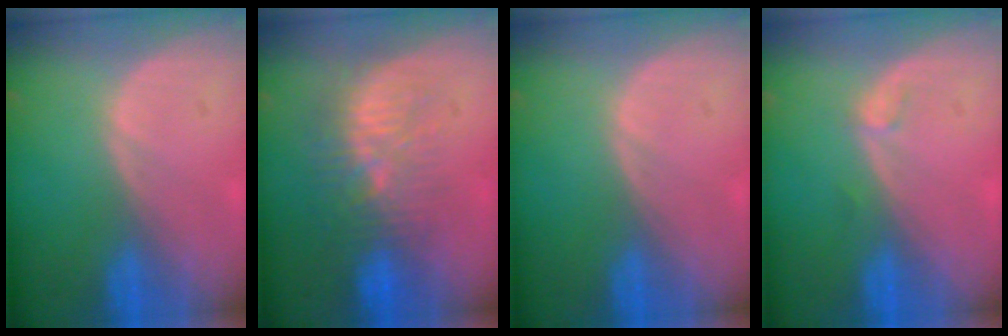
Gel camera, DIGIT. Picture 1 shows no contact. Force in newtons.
{"total": 9.6, "press": 9.0, "slide": 3.5}
{"total": 0.0}
{"total": 0.8, "press": 0.7, "slide": 0.1}